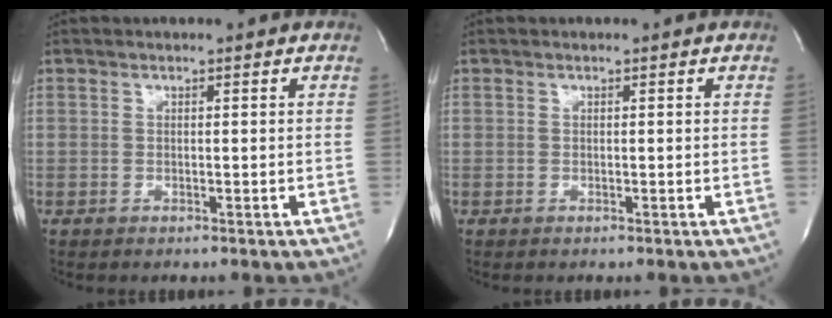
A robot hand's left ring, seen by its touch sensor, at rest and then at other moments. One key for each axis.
{"total": 0.0}